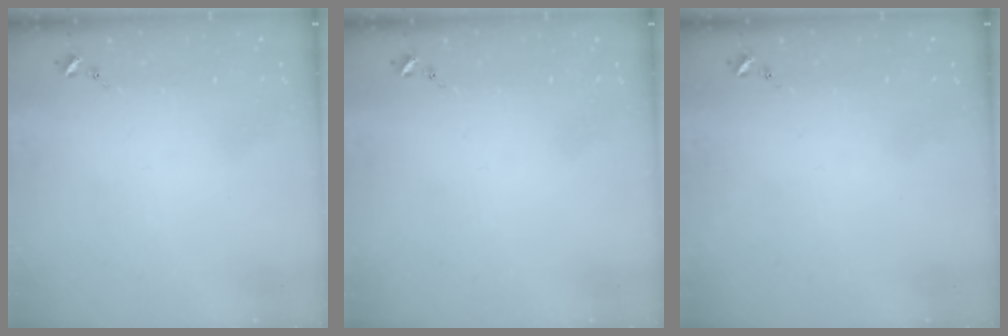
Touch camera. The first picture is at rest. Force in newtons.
{"total": 0.0}
{"total": 0.0}